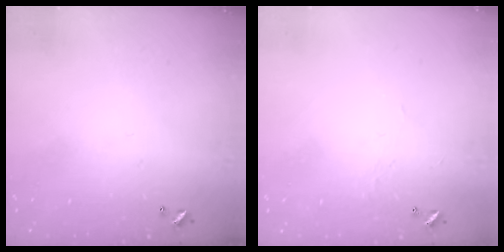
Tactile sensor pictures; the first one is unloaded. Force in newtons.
{"total": 1.7, "press": 1.7, "slide": 0.4}